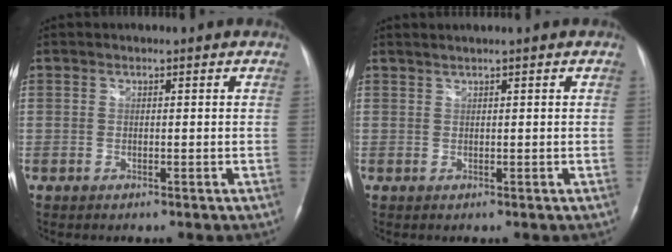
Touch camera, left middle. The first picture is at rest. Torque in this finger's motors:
{"motor_torque": [0.07, 0.02, 0.04, 0.00]}